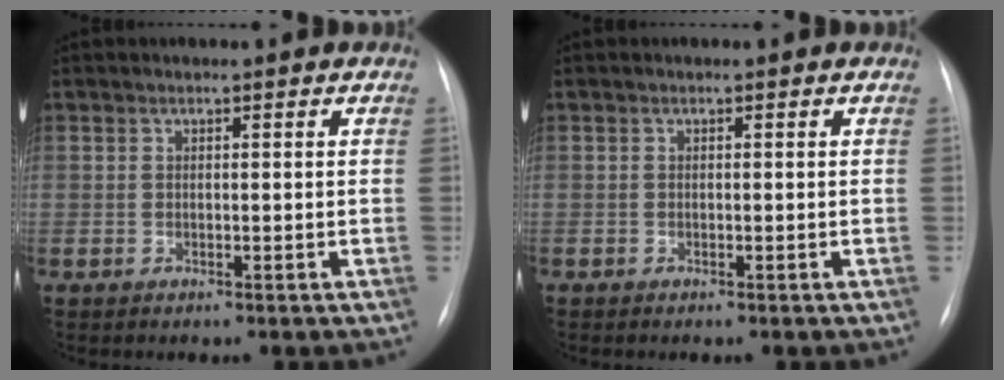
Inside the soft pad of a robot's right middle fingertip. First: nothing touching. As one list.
[{"total": 0.0}]